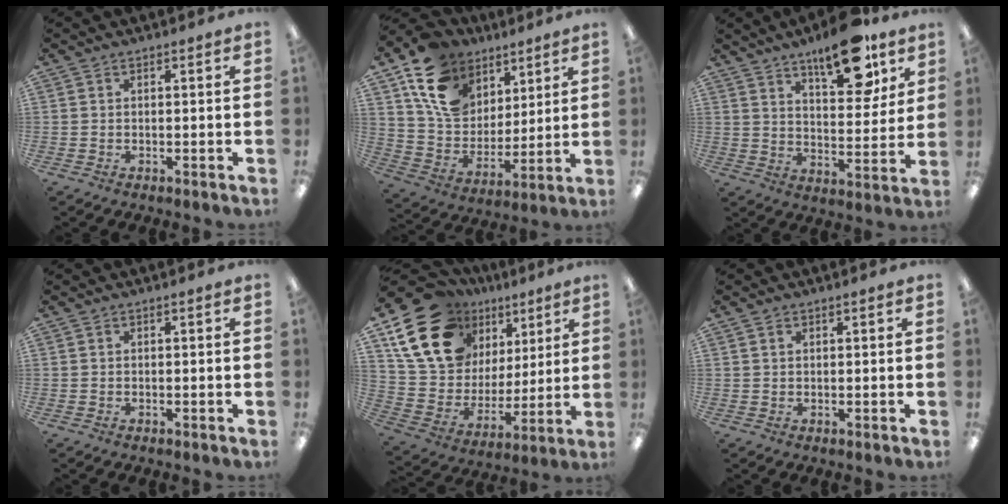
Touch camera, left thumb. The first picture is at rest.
{"total": 16.3, "force": [8.8, 12.1, 6.6], "torque": [-0.122, -0.039, 0.172]}
{"total": 16.1, "force": [11.1, 6.1, 10.0], "torque": [-0.130, -0.061, 0.180]}
{"total": 0.0}
{"total": 21.4, "force": [12.0, 14.9, 9.7], "torque": [-0.187, -0.052, 0.233]}
{"total": 0.8, "force": [0.4, 0.5, 0.4], "torque": [-0.010, 0.003, 0.008]}